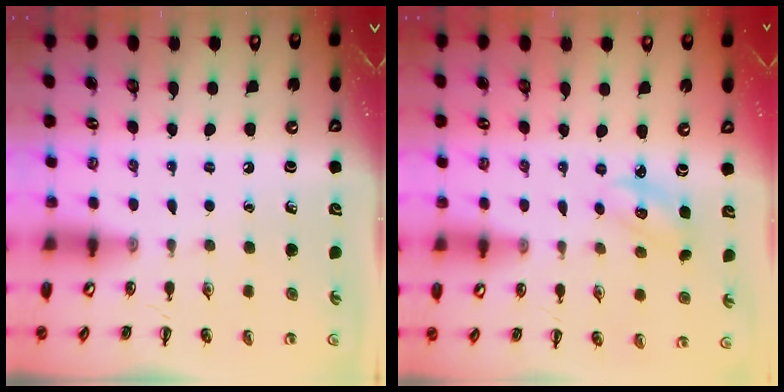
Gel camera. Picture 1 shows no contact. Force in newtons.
{"total": 2.8, "press": 2.8, "slide": 0.7}